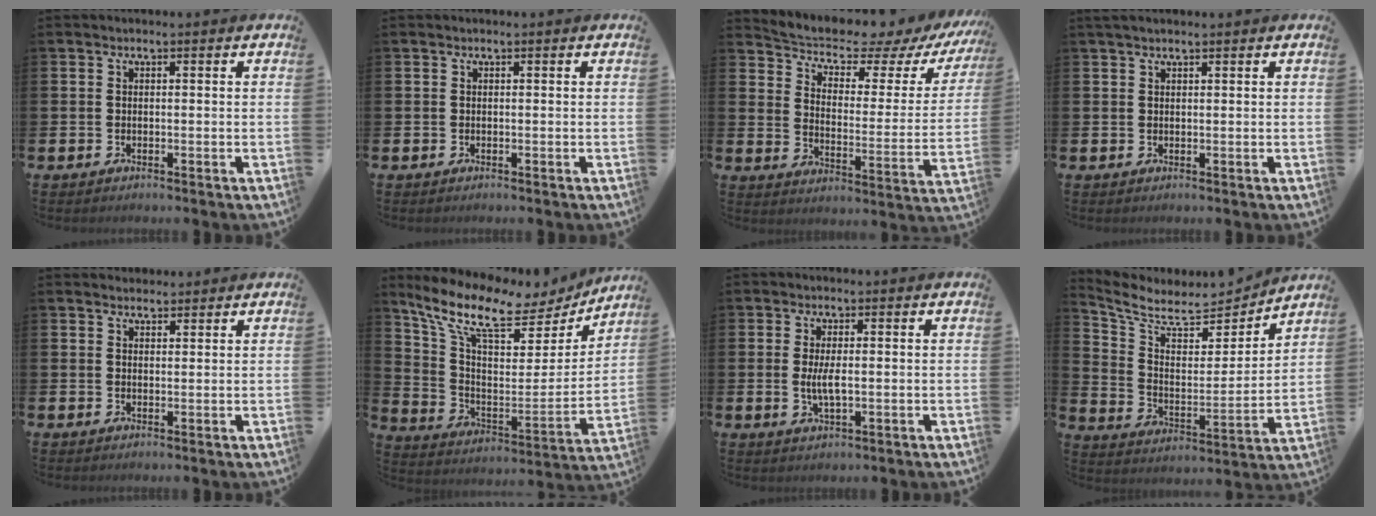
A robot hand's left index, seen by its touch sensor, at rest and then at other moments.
{"total": 0.0}
{"total": 5.8, "force": [5.2, 1.4, 2.1], "torque": [-0.058, -0.047, 0.081]}
{"total": 1.5, "force": [1.4, 0.2, 0.6], "torque": [-0.004, 0.000, 0.023]}
{"total": 2.4, "force": [2.3, 0.6, 0.0], "torque": [0.005, -0.007, 0.042]}
{"total": 10.8, "force": [8.8, 3.7, 5.1], "torque": [-0.124, -0.064, 0.147]}
{"total": 2.9, "force": [0.4, 0.8, 2.7], "torque": [-0.044, -0.002, 0.004]}
{"total": 7.4, "force": [6.9, 2.3, 1.6], "torque": [-0.070, -0.059, 0.117]}